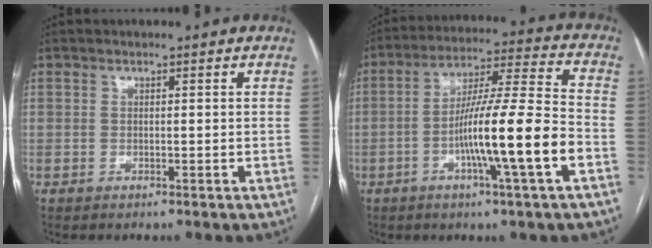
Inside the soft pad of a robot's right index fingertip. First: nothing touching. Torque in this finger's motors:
{"motor_torque": [1.82, -0.32, 0.93, 0.20]}